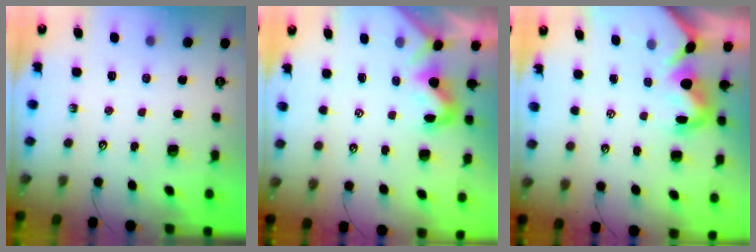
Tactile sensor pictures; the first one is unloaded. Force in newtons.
{"total": 0.0}
{"total": 3.6, "press": 3.4, "slide": 1.2}